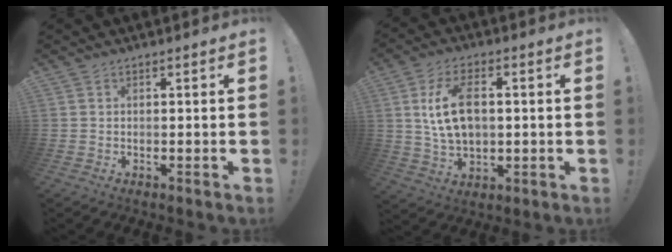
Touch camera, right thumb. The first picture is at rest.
{"total": 12.5, "force": [1.6, 8.2, 9.4], "torque": [-0.160, 0.006, 0.032]}